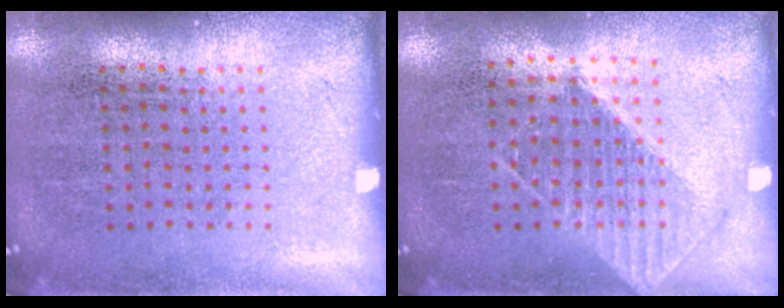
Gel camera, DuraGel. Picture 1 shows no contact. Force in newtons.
{"total": 1.1, "press": 1.0, "slide": 0.3}